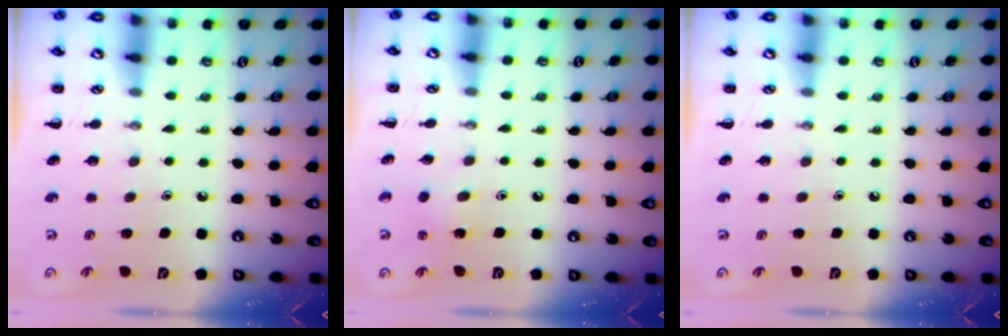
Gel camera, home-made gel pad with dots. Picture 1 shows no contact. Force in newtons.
{"total": 5.5, "press": 5.2, "slide": 1.6}
{"total": 0.0}